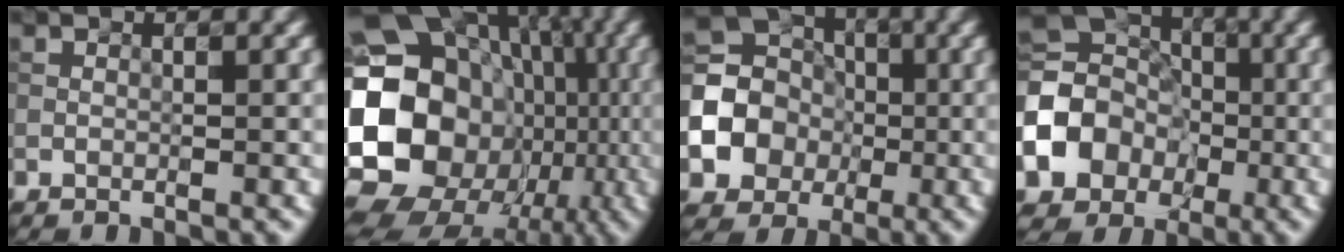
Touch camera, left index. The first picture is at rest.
{"total": 22.0, "force": [-1.6, 18.7, 11.4], "torque": [-0.204, 0.018, -0.054]}
{"total": 9.0, "force": [-1.4, 8.1, 3.6], "torque": [-0.063, -0.010, -0.046]}
{"total": 11.4, "force": [-2.7, 10.0, 4.9], "torque": [-0.110, -0.014, -0.068]}